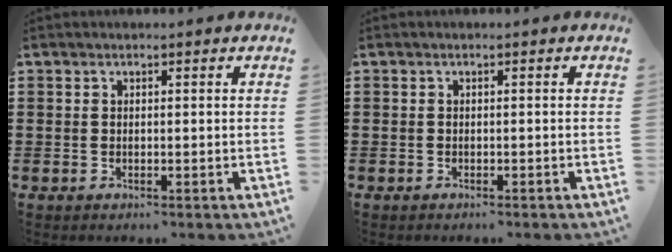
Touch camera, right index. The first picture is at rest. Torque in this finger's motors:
{"motor_torque": [-0.87, -0.22, -0.22, -0.14]}